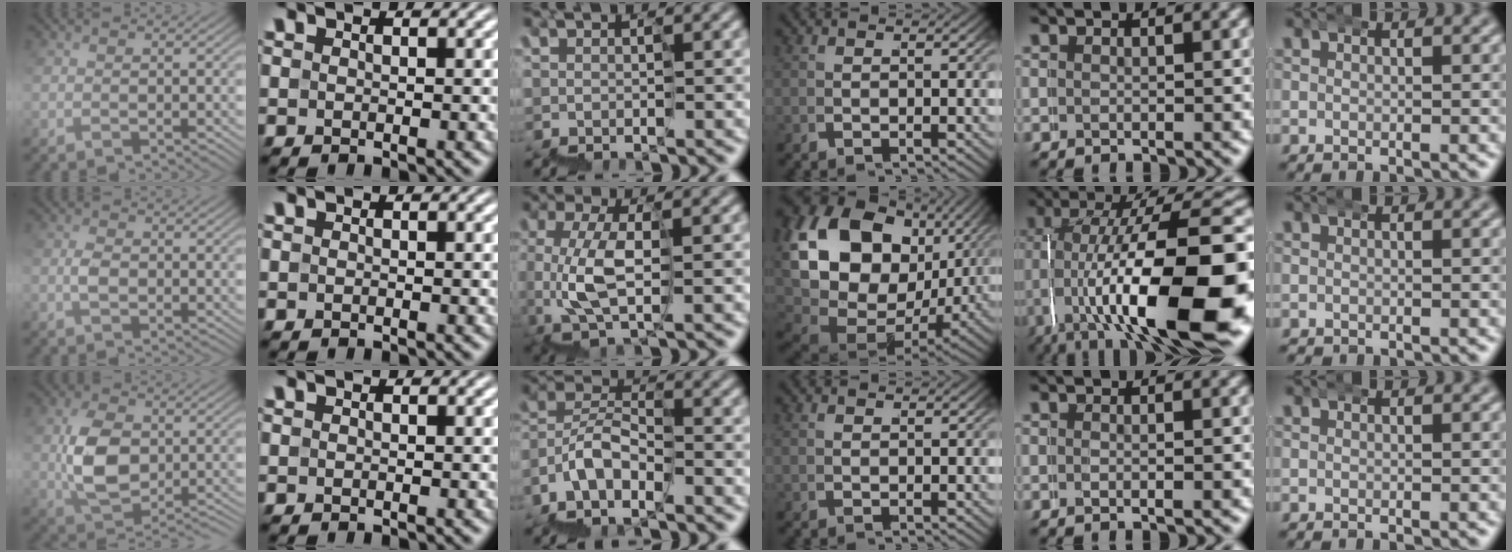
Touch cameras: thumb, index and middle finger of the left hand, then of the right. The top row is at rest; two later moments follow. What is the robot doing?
{"motion": "wrap", "object": "belt"}